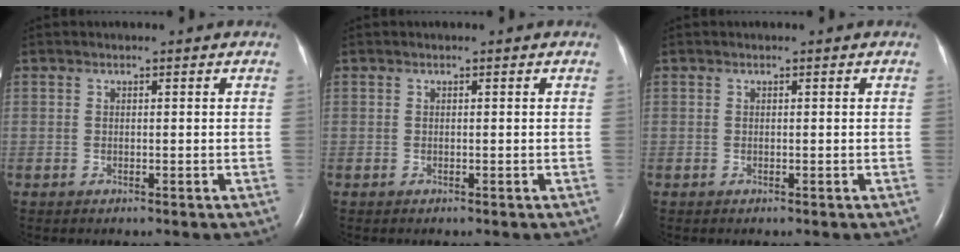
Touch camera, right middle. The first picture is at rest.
{"total": 0.0}
{"total": 0.0}